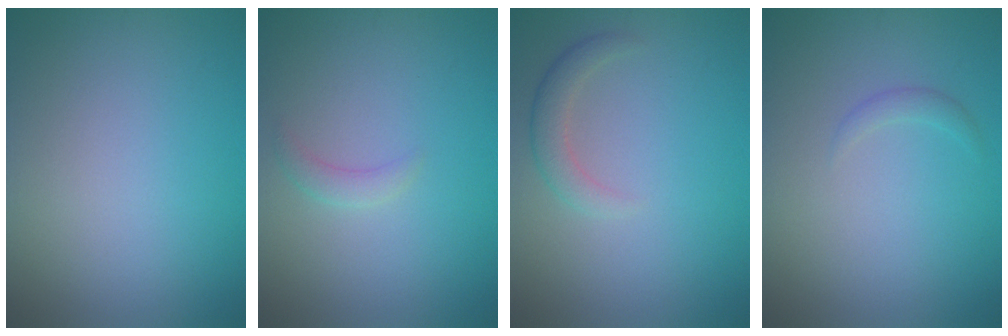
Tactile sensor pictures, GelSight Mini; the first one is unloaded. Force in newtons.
{"total": 1.2, "press": 1.2, "slide": 0.1}
{"total": 2.0, "press": 2.0, "slide": 0.1}
{"total": 0.9, "press": 0.9, "slide": 0.0}